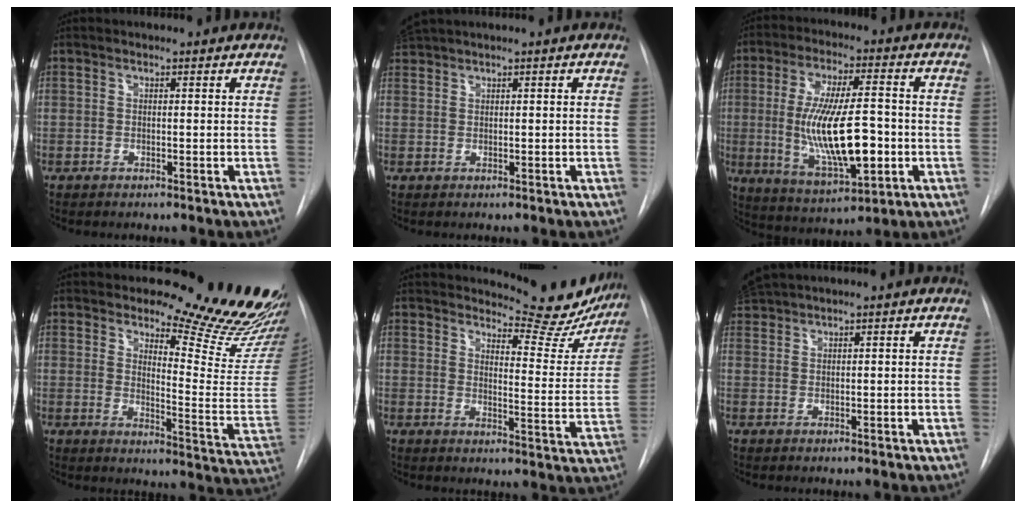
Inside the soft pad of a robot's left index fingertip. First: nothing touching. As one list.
[{"total": 2.6, "force": [2.6, -0.3, 0.6], "torque": [-0.013, 0.027, 0.055]}, {"total": 15.5, "force": [-1.8, 4.3, 14.8], "torque": [-0.279, -0.006, -0.020]}, {"total": 20.6, "force": [18.7, 3.4, 7.9], "torque": [-0.093, -0.135, 0.216]}, {"total": 16.1, "force": [15.0, 3.9, 4.3], "torque": [-0.036, -0.050, 0.176]}, {"total": 3.4, "force": [3.3, -0.4, 0.8], "torque": [-0.020, 0.028, 0.069]}]